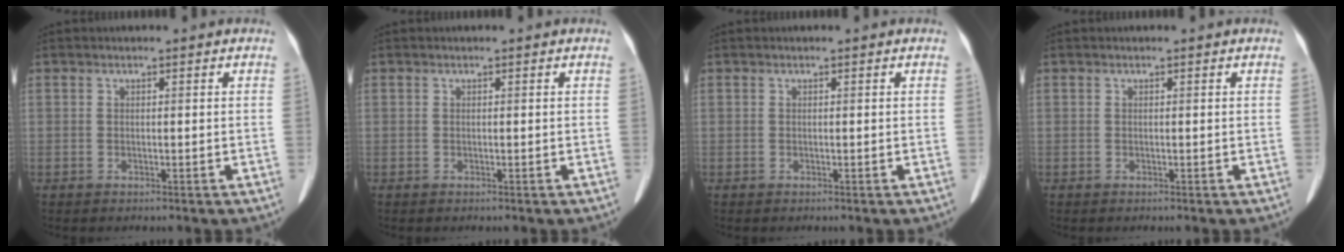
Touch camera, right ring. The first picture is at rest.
{"total": 0.0}
{"total": 0.0}
{"total": 0.0}